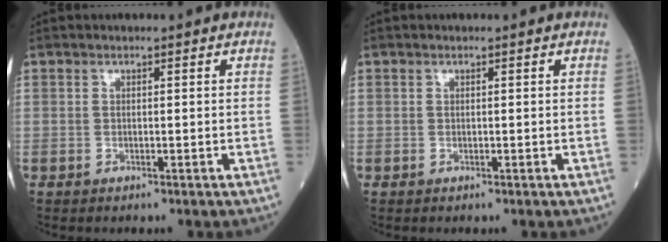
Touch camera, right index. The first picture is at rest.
{"total": 0.0}